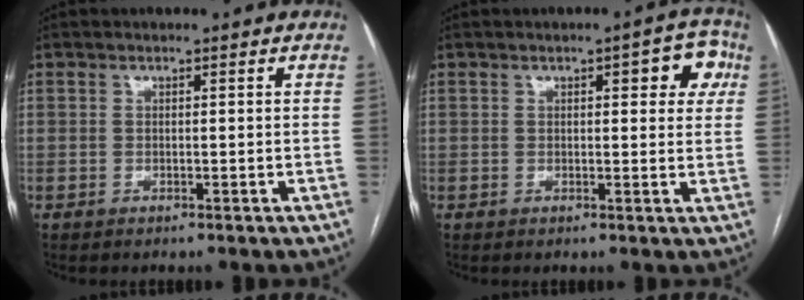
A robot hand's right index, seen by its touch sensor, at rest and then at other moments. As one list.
[{"total": 5.7, "force": [2.1, 2.0, 4.9], "torque": [-0.044, 0.015, 0.017]}]